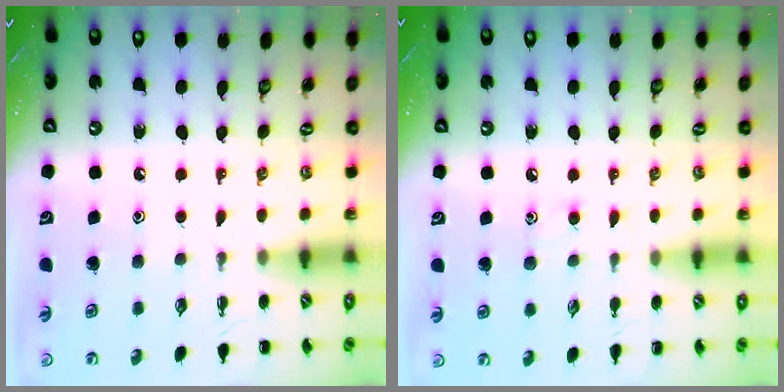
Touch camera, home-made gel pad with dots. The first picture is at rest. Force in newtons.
{"total": 4.8, "press": 4.5, "slide": 1.5}